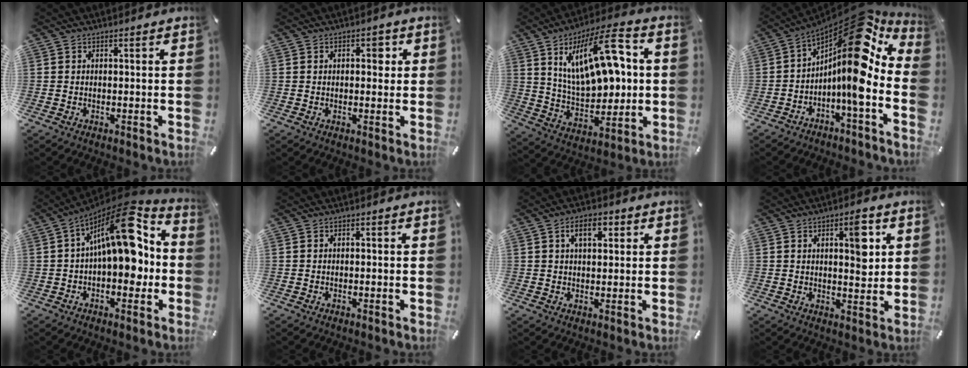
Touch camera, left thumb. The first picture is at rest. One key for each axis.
{"total": 2.9, "fx": 0.6, "fy": 1.7, "fz": 2.2, "tx": -0.022, "ty": 0.000, "tz": 0.001}
{"total": 21.8, "fx": 7.1, "fy": 11.2, "fz": 17.3, "tx": -0.292, "ty": -0.016, "tz": 0.114}
{"total": 15.7, "fx": 3.9, "fy": 4.1, "fz": 14.7, "tx": -0.234, "ty": -0.076, "tz": 0.055}
{"total": 17.8, "fx": 4.3, "fy": 8.6, "fz": 15.0, "tx": -0.224, "ty": -0.038, "tz": 0.067}
{"total": 0.0}
{"total": 5.8, "fx": 2.3, "fy": 2.9, "fz": 4.4, "tx": -0.070, "ty": -0.002, "tz": 0.034}
{"total": 8.3, "fx": 3.0, "fy": 3.5, "fz": 6.9, "tx": -0.083, "ty": -0.014, "tz": 0.040}